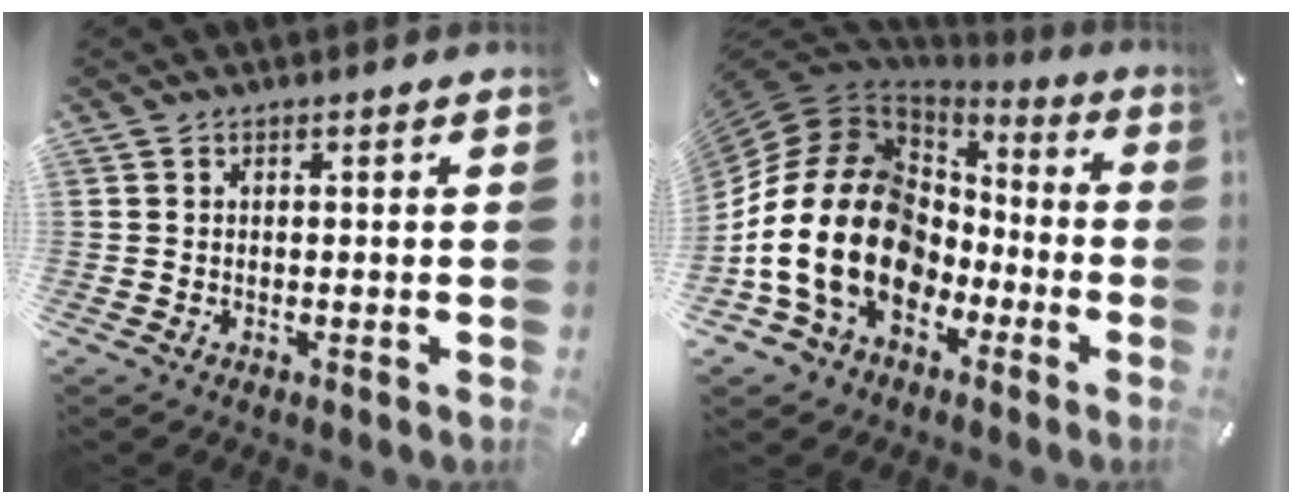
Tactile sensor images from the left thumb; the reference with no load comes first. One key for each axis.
{"total": 22.9, "fx": -4.6, "fy": 17.0, "fz": 14.6, "tx": -0.331, "ty": 0.021, "tz": -0.074}